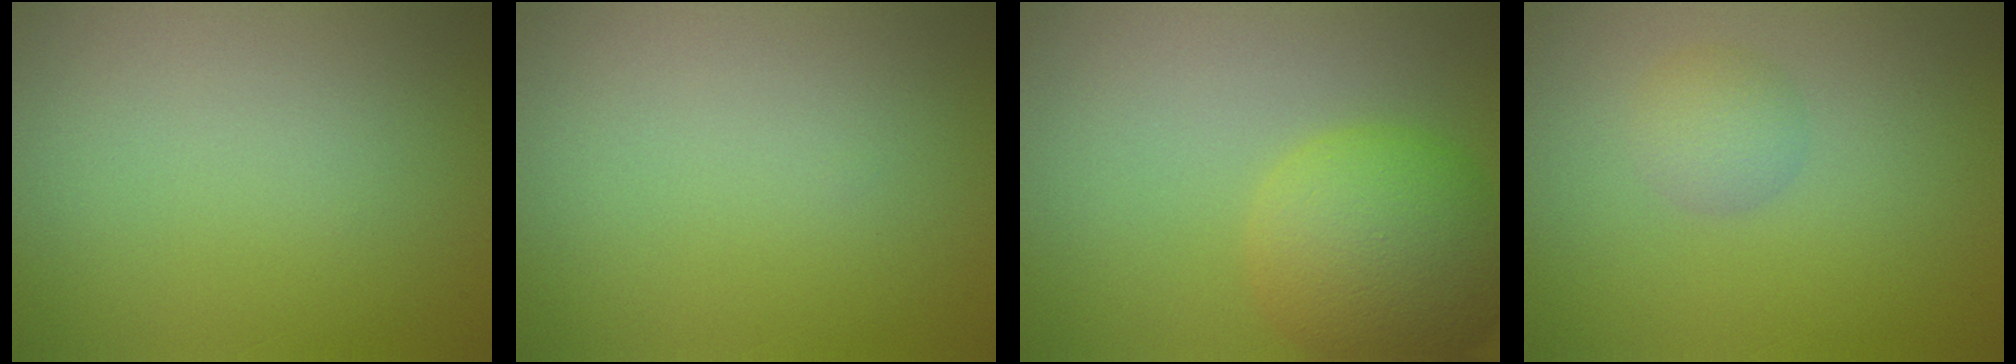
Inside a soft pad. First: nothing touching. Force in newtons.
{"total": 0.0}
{"total": 7.5, "press": 7.5, "slide": 0.3}
{"total": 1.9, "press": 1.9, "slide": 0.0}